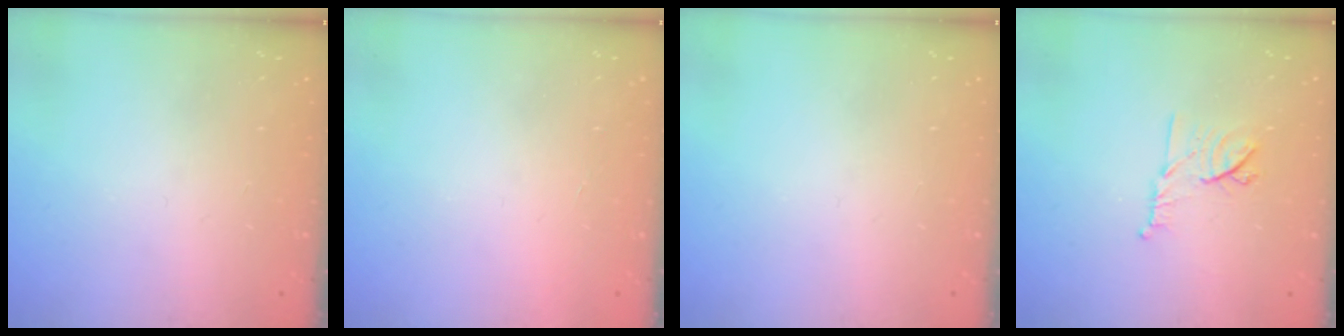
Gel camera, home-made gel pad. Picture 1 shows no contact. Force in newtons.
{"total": 1.6, "press": 1.5, "slide": 0.1}
{"total": 0.0}
{"total": 9.7, "press": 9.7, "slide": 0.6}